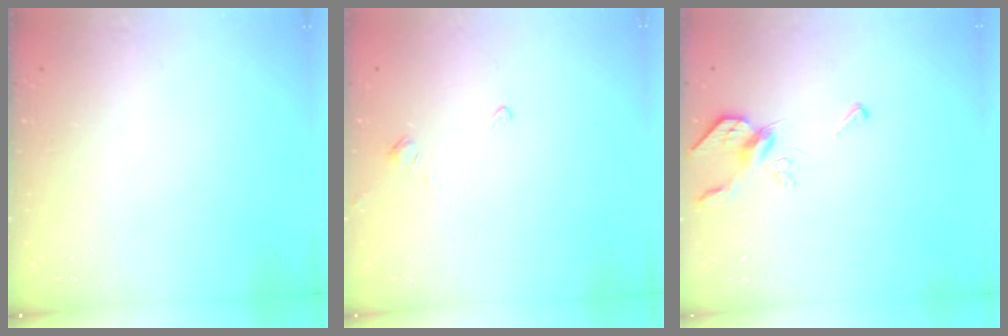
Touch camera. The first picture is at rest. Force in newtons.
{"total": 1.7, "press": 1.6, "slide": 0.5}
{"total": 5.5, "press": 5.4, "slide": 1.0}